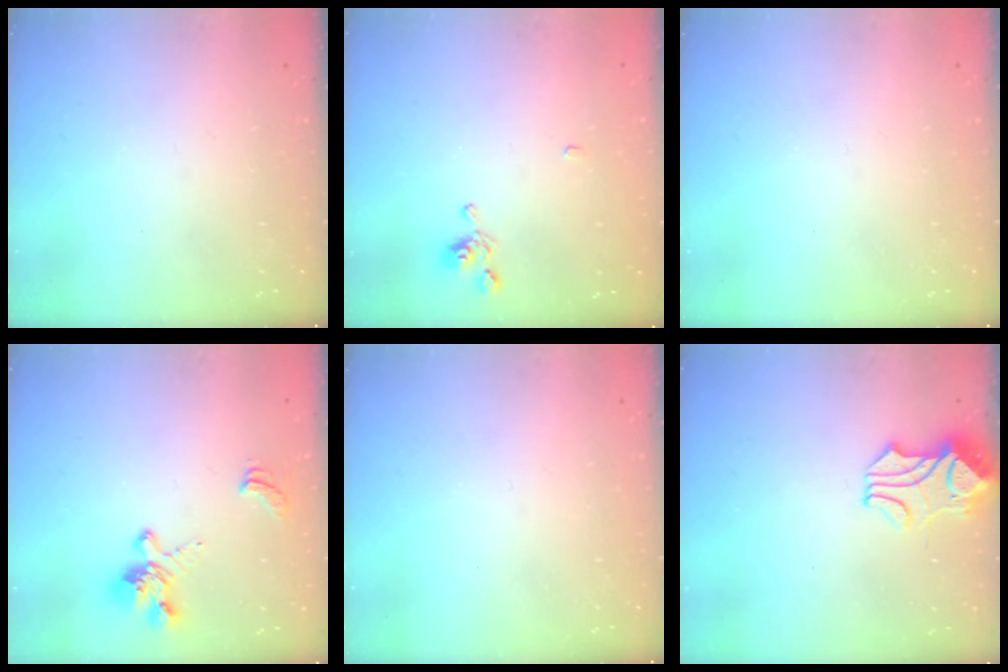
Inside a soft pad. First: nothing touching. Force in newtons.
{"total": 2.2, "press": 2.2, "slide": 0.2}
{"total": 0.0}
{"total": 2.4, "press": 1.6, "slide": 1.8}
{"total": 0.0}
{"total": 2.3, "press": 2.0, "slide": 1.1}